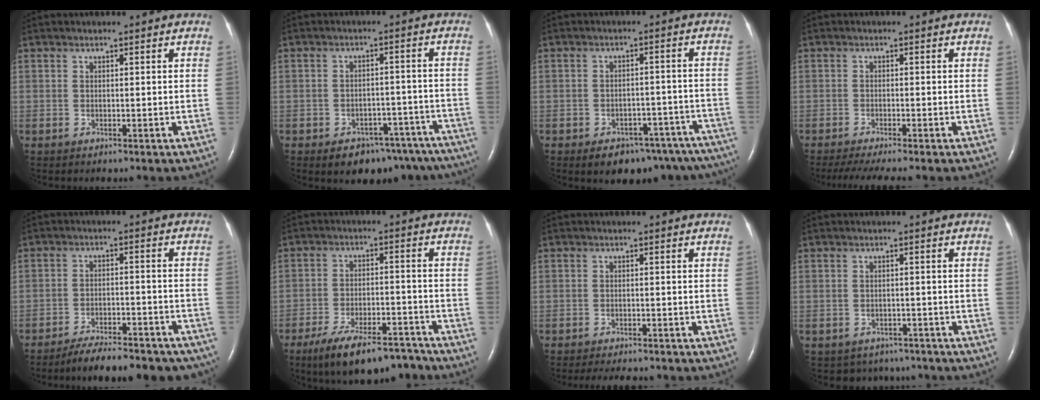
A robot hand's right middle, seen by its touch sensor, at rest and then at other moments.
{"total": 13.7, "force": [-11.4, 6.7, 3.8], "torque": [-0.023, 0.033, -0.128]}
{"total": 15.0, "force": [-12.0, 7.4, 5.1], "torque": [-0.036, 0.031, -0.131]}
{"total": 6.3, "force": [-5.2, -0.2, 3.5], "torque": [-0.053, -0.017, -0.084]}
{"total": 14.6, "force": [-12.9, 3.5, 5.8], "torque": [-0.074, 0.004, -0.170]}
{"total": 12.6, "force": [-10.1, 3.7, 6.6], "torque": [-0.109, 0.000, -0.163]}
{"total": 5.8, "force": [-5.1, 1.3, 2.4], "torque": [-0.032, -0.007, -0.069]}
{"total": 5.2, "force": [-4.4, 2.7, -0.1], "torque": [0.005, 0.011, -0.050]}